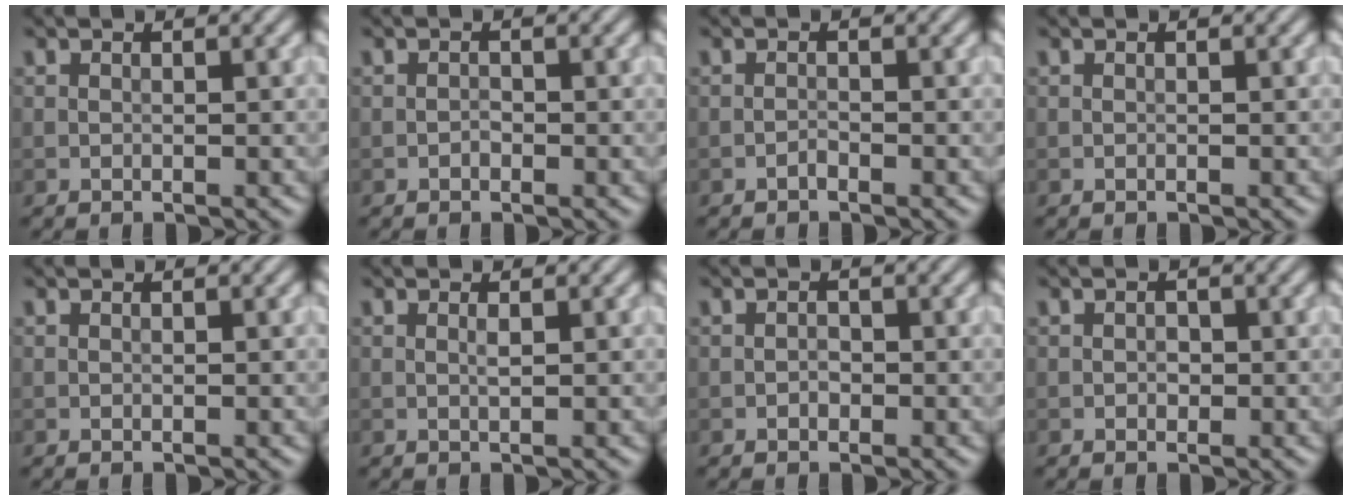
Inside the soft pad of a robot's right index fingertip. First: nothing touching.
{"total": 0.5, "force": [-0.3, 0.4, 0.3], "torque": [-0.002, 0.001, -0.006]}
{"total": 0.5, "force": [-0.5, 0.1, 0.2], "torque": [-0.002, 0.002, -0.010]}
{"total": 0.0}
{"total": 0.0}
{"total": 0.6, "force": [0.1, 0.0, 0.6], "torque": [-0.012, 0.001, 0.003]}
{"total": 0.7, "force": [-0.3, 0.5, 0.4], "torque": [-0.003, -0.001, -0.006]}
{"total": 0.8, "force": [0.0, 0.7, 0.4], "torque": [-0.004, -0.004, -0.003]}